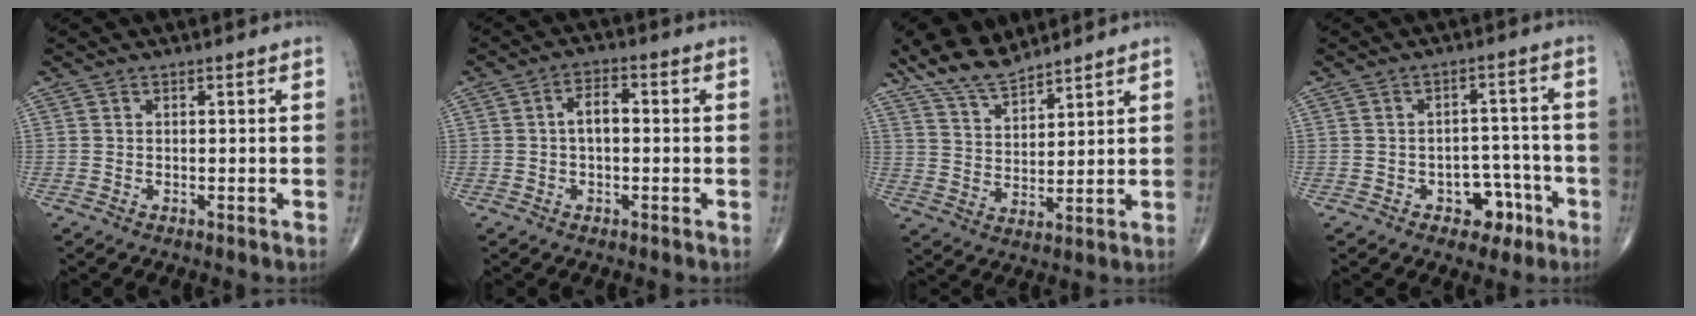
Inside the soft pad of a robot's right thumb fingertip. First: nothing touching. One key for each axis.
{"total": 4.1, "fx": -0.1, "fy": 2.2, "fz": 3.5, "tx": -0.057, "ty": 0.016, "tz": -0.007}
{"total": 9.4, "fx": 8.1, "fy": 2.9, "fz": 3.8, "tx": -0.061, "ty": -0.040, "tz": 0.162}
{"total": 6.5, "fx": -3.3, "fy": 4.5, "fz": 3.4, "tx": -0.012, "ty": 0.039, "tz": -0.042}